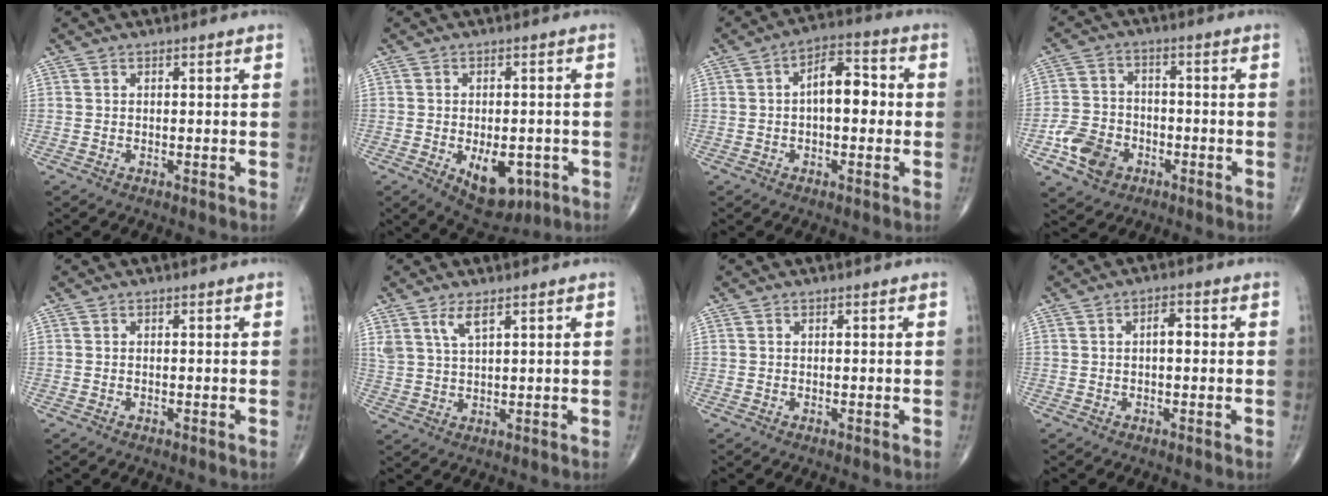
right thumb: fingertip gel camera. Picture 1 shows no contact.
{"total": 9.6, "force": [-3.2, 5.4, 7.3], "torque": [-0.081, 0.001, -0.032]}
{"total": 8.8, "force": [0.4, 4.6, 7.5], "torque": [-0.099, 0.027, -0.003]}
{"total": 9.1, "force": [-4.0, 7.0, 4.3], "torque": [-0.062, 0.020, -0.073]}
{"total": 0.0}
{"total": 4.0, "force": [2.5, 1.2, 2.9], "torque": [-0.062, -0.012, 0.055]}
{"total": 0.0}
{"total": 2.8, "force": [0.2, 1.4, 2.4], "torque": [-0.034, 0.009, 0.000]}